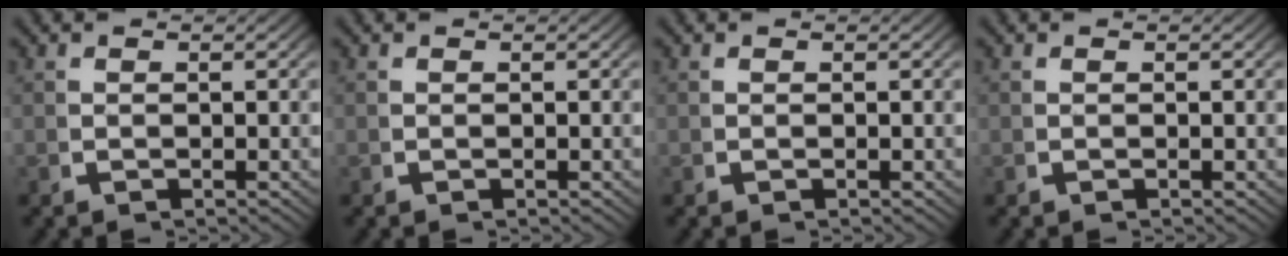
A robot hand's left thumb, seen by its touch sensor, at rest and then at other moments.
{"total": 0.0}
{"total": 0.0}
{"total": 0.0}